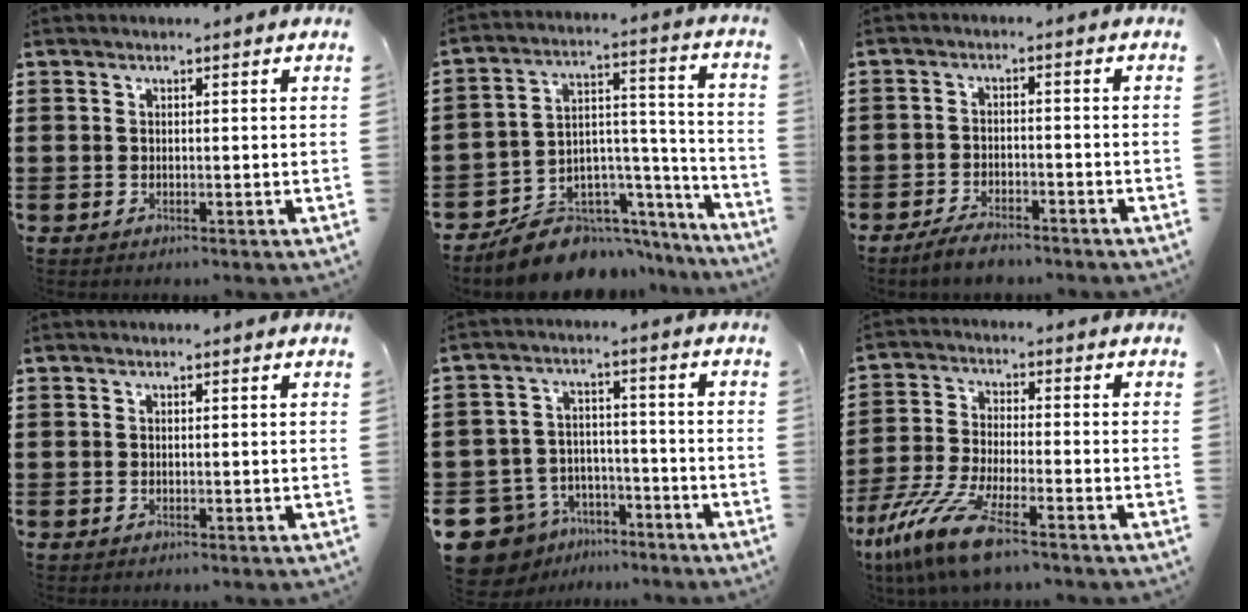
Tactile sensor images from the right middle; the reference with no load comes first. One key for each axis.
{"total": 8.8, "fx": -7.6, "fy": 4.2, "fz": 1.1, "tx": -0.017, "ty": 0.020, "tz": -0.136}
{"total": 3.7, "fx": -3.4, "fy": 0.8, "fz": 1.3, "tx": -0.030, "ty": 0.005, "tz": -0.069}
{"total": 0.0}
{"total": 8.4, "fx": -6.8, "fy": 4.8, "fz": 1.3, "tx": -0.061, "ty": 0.020, "tz": -0.135}
{"total": 11.1, "fx": -7.8, "fy": 1.7, "fz": 7.6, "tx": -0.182, "ty": -0.006, "tz": -0.161}